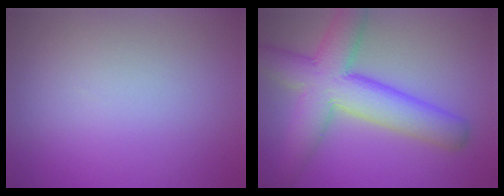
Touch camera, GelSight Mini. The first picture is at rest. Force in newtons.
{"total": 8.6, "press": 8.6, "slide": 0.3}